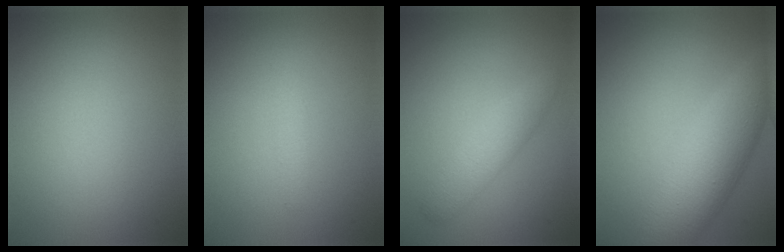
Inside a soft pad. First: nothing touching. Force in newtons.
{"total": 0.9, "press": 0.9, "slide": 0.0}
{"total": 2.4, "press": 2.4, "slide": 0.1}
{"total": 6.1, "press": 6.1, "slide": 0.1}